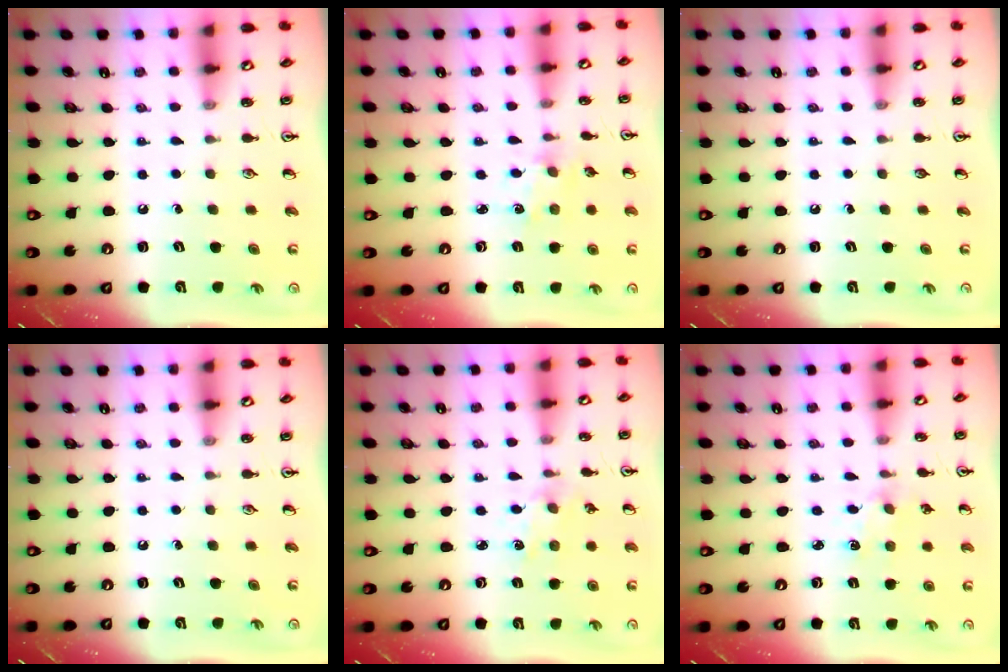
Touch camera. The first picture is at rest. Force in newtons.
{"total": 1.5, "press": 1.5, "slide": 0.1}
{"total": 0.0}
{"total": 0.0}
{"total": 2.5, "press": 2.5, "slide": 0.5}
{"total": 1.5, "press": 1.5, "slide": 0.3}